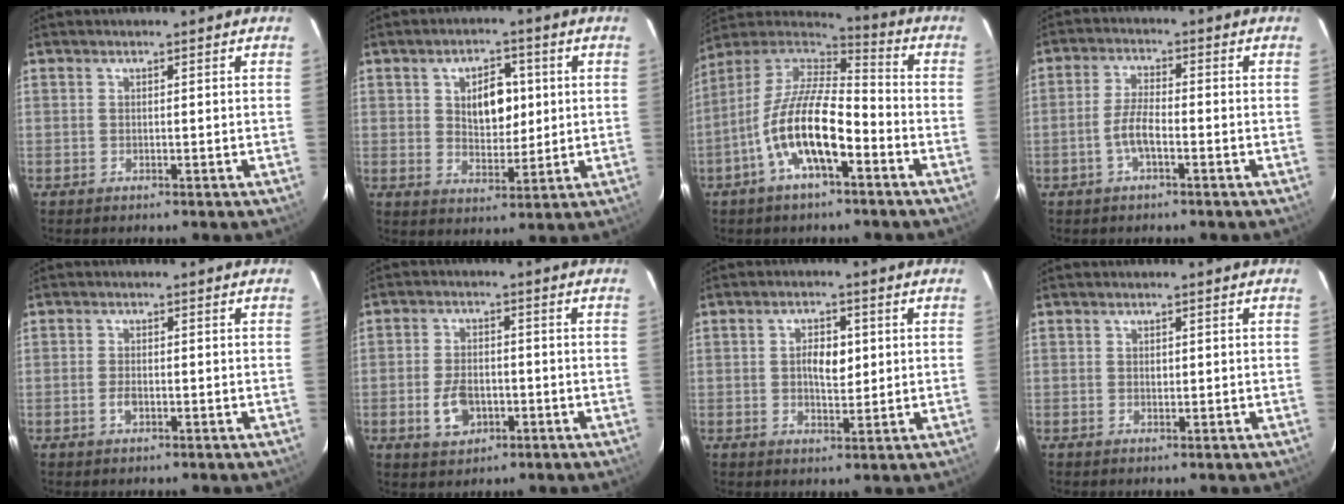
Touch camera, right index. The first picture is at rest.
{"total": 7.8, "force": [1.8, 4.7, 5.9], "torque": [-0.098, 0.011, 0.037]}
{"total": 15.9, "force": [-6.6, 5.7, 13.3], "torque": [-0.261, -0.004, -0.129]}
{"total": 4.6, "force": [-2.0, 1.2, 4.0], "torque": [-0.088, 0.006, -0.038]}
{"total": 2.0, "force": [-0.8, 1.0, 1.4], "torque": [-0.030, 0.000, -0.014]}
{"total": 6.6, "force": [-2.3, 4.3, 4.5], "torque": [-0.093, 0.004, -0.031]}
{"total": 5.0, "force": [0.7, 2.6, 4.2], "torque": [-0.071, 0.007, 0.013]}
{"total": 0.7, "force": [0.2, 0.6, 0.4], "torque": [-0.004, 0.003, 0.005]}